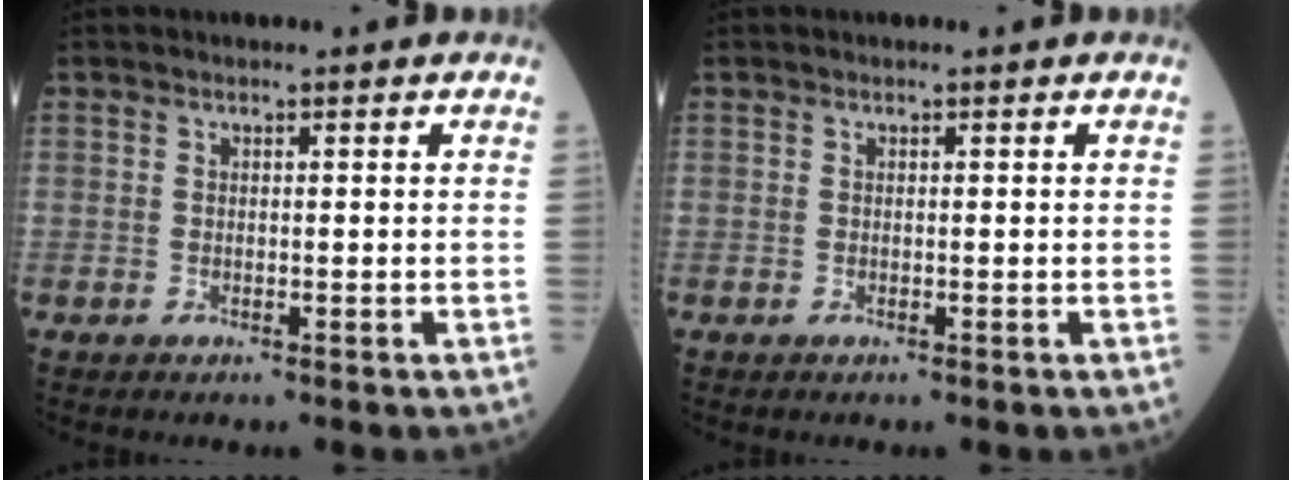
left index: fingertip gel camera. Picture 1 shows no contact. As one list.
[{"total": 0.0}]